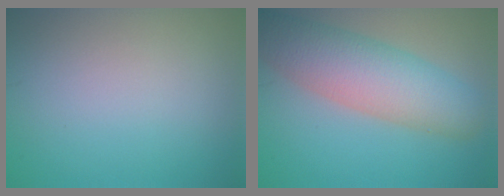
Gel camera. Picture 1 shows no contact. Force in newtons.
{"total": 7.3, "press": 7.3, "slide": 0.3}